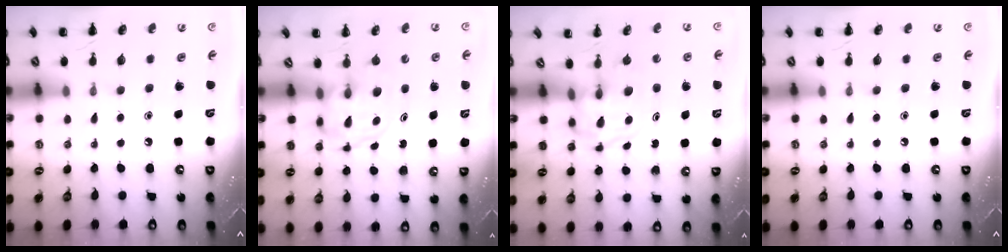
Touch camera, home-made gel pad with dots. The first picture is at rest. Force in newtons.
{"total": 3.7, "press": 3.7, "slide": 0.2}
{"total": 3.7, "press": 3.7, "slide": 0.4}
{"total": 0.0}